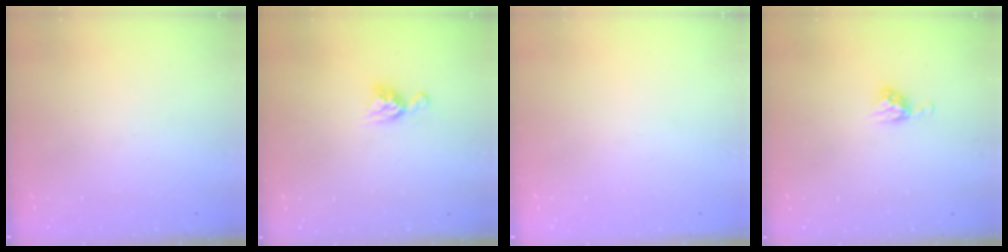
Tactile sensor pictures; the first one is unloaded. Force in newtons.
{"total": 8.0, "press": 7.9, "slide": 0.7}
{"total": 0.0}
{"total": 6.4, "press": 6.4, "slide": 0.4}